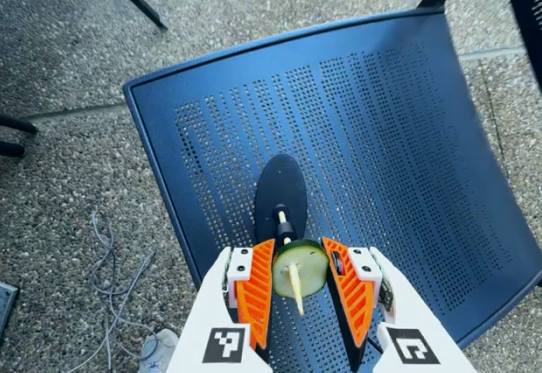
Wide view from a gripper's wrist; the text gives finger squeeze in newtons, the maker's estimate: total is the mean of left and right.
{"total": 11.2, "left": 10.9, "right": 11.6}